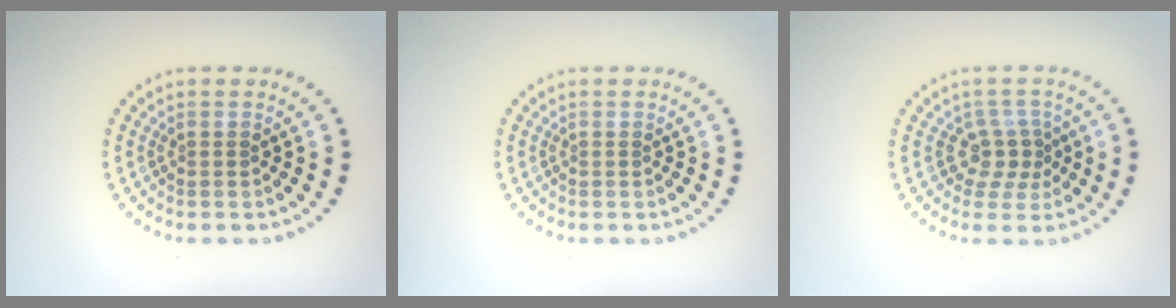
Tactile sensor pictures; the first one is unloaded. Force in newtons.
{"total": 0.0}
{"total": 2.5, "press": 1.8, "slide": 1.7}